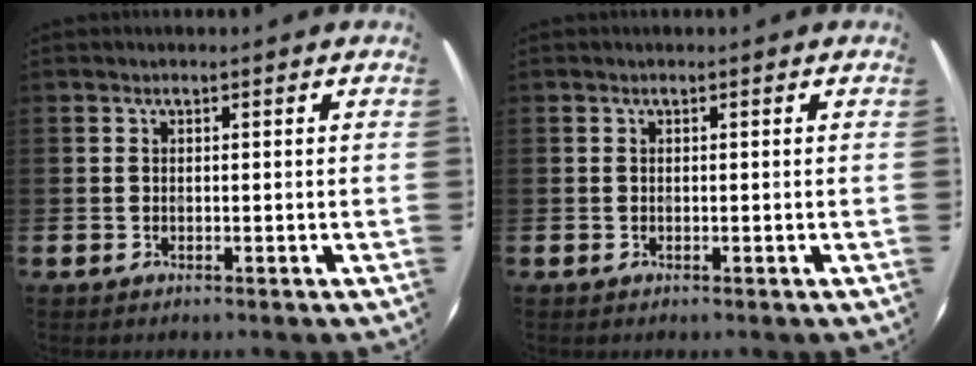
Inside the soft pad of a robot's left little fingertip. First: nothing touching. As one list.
[{"total": 0.0}]